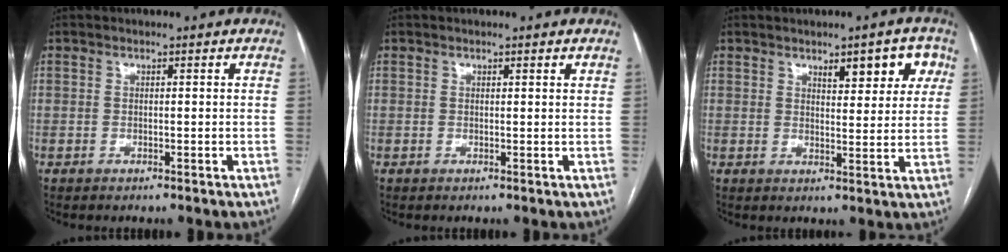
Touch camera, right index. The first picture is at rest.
{"total": 0.7, "force": [0.7, -0.1, 0.3], "torque": [-0.006, 0.002, 0.008]}
{"total": 6.6, "force": [3.5, 2.2, 5.2], "torque": [-0.059, 0.008, 0.045]}